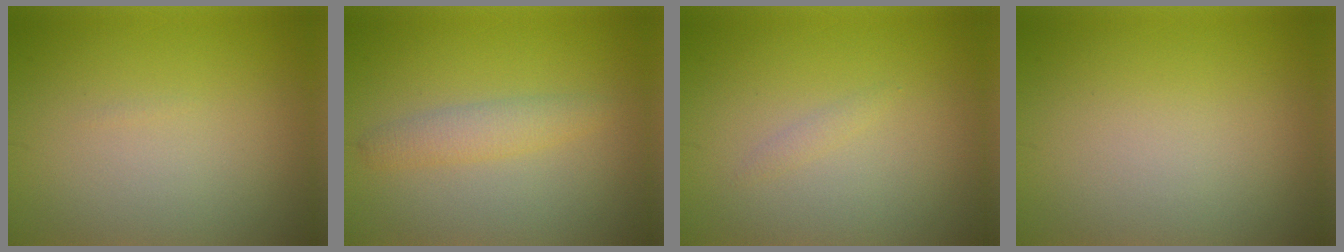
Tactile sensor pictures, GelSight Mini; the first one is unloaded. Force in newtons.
{"total": 2.1, "press": 2.1, "slide": 0.2}
{"total": 0.6, "press": 0.6, "slide": 0.1}
{"total": 0.0}